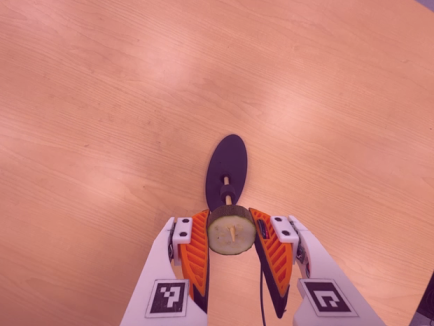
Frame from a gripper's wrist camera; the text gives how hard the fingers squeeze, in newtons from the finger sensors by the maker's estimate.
{"total": 11.6, "left": 11.4, "right": 11.8}